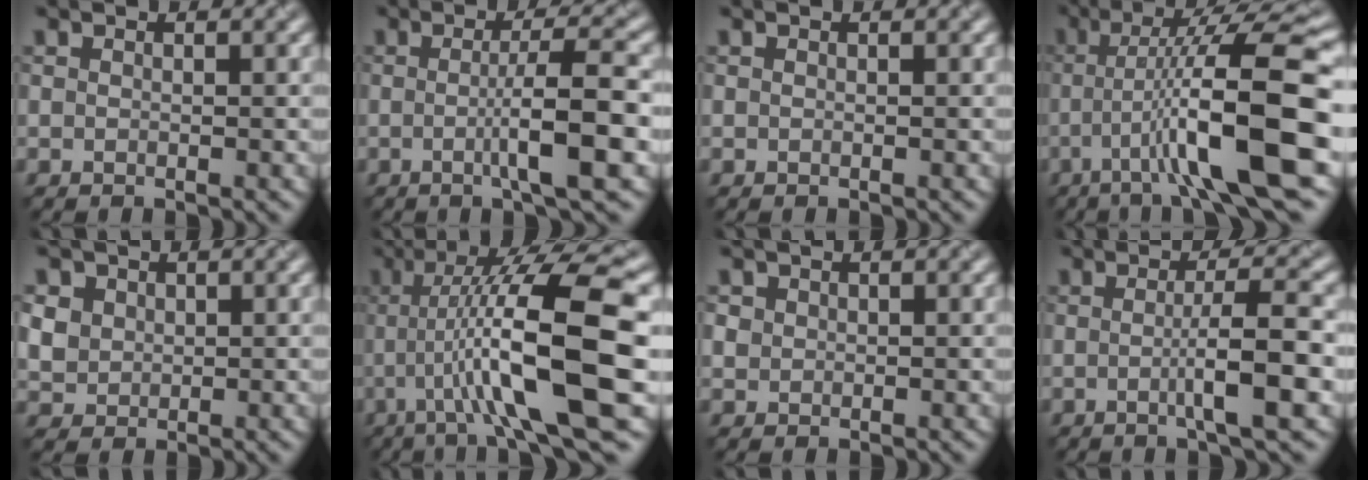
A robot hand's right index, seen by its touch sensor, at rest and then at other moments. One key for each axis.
{"total": 5.7, "fx": -1.1, "fy": 0.8, "fz": 5.5, "tx": -0.080, "ty": 0.006, "tz": -0.013}
{"total": 0.0}
{"total": 11.1, "fx": -2.9, "fy": 1.6, "fz": 10.6, "tx": -0.160, "ty": 0.020, "tz": -0.041}
{"total": 2.8, "fx": 0.9, "fy": 2.6, "fz": 0.8, "tx": -0.042, "ty": 0.016, "tz": 0.038}
{"total": 12.8, "fx": -1.7, "fy": 2.2, "fz": 12.5, "tx": -0.183, "ty": 0.023, "tz": -0.021}
{"total": 0.7, "fx": 0.0, "fy": 0.5, "fz": -0.4, "tx": 0.006, "ty": 0.006, "tz": 0.010}
{"total": 4.7, "fx": -1.0, "fy": 0.7, "fz": 4.6, "tx": -0.066, "ty": 0.005, "tz": -0.012}